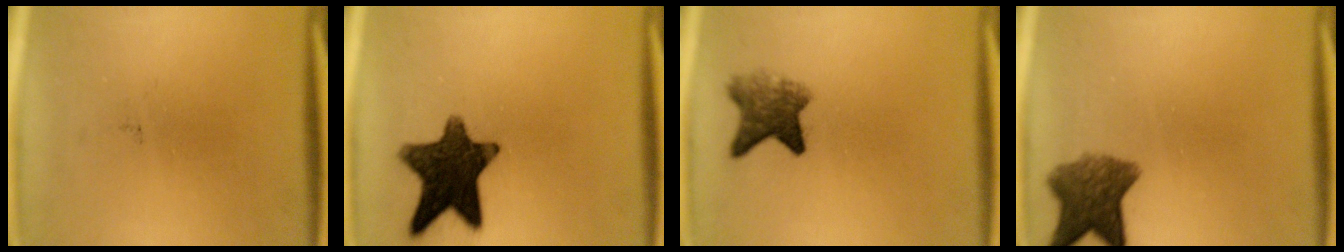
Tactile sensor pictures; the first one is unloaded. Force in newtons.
{"total": 13.3}
{"total": 5.7}
{"total": 7.1}